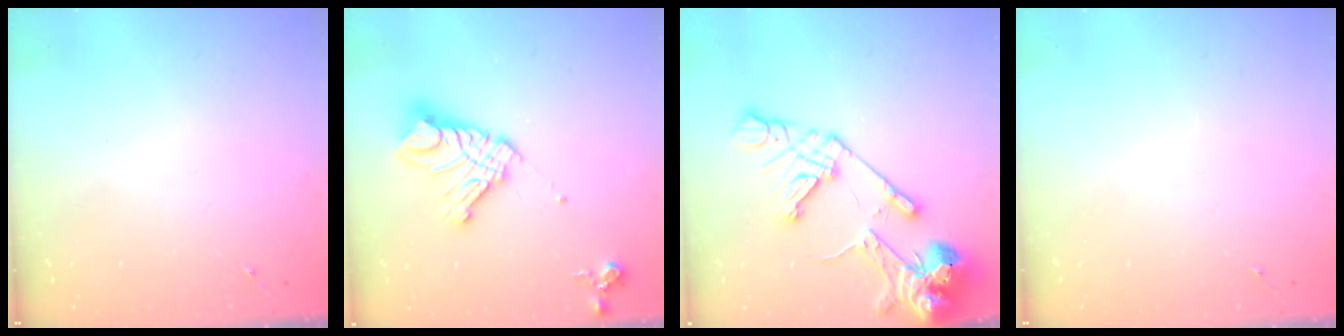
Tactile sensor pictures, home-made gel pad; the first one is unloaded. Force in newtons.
{"total": 16.4, "press": 16.3, "slide": 2.1}
{"total": 18.1, "press": 17.9, "slide": 2.8}
{"total": 0.0}